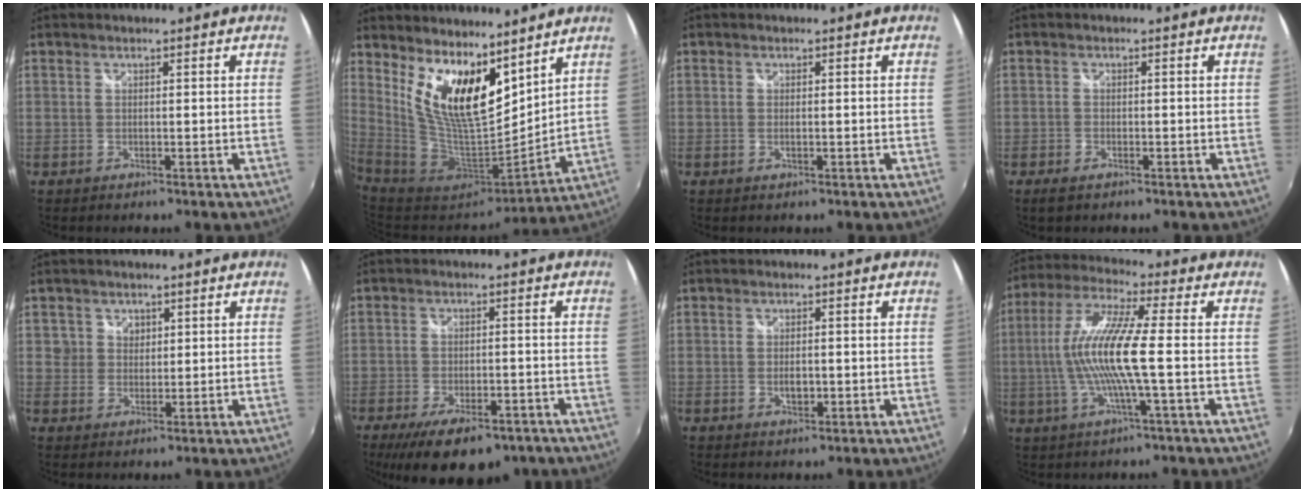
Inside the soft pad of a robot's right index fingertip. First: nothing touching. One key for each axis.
{"total": 14.4, "fx": 8.3, "fy": 5.9, "fz": 10.2, "tx": -0.181, "ty": -0.008, "tz": 0.162}
{"total": 0.9, "fx": -0.2, "fy": 0.2, "fz": 0.8, "tx": -0.018, "ty": -0.001, "tz": -0.005}
{"total": 2.4, "fx": -1.7, "fy": 1.1, "fz": 1.2, "tx": -0.030, "ty": -0.006, "tz": -0.033}
{"total": 3.2, "fx": 0.9, "fy": 3.1, "fz": 0.2, "tx": 0.008, "ty": 0.013, "tz": 0.014}
{"total": 15.0, "fx": -10.2, "fy": 6.0, "fz": 9.1, "tx": -0.183, "ty": -0.030, "tz": -0.143}
{"total": 2.4, "fx": -0.5, "fy": 1.8, "fz": 1.5, "tx": -0.024, "ty": -0.001, "tz": -0.008}
{"total": 13.2, "fx": -1.5, "fy": 0.4, "fz": 13.1, "tx": -0.257, "ty": 0.001, "tz": -0.031}